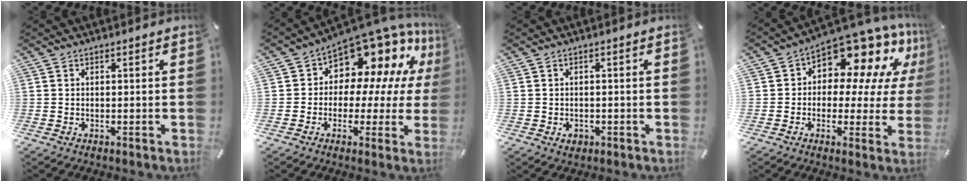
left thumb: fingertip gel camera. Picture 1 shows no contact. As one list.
[{"total": 12.7, "force": [8.1, 7.6, 6.1], "torque": [-0.093, -0.082, 0.142]}, {"total": 2.0, "force": [-0.8, 1.7, 0.8], "torque": [-0.014, 0.003, -0.016]}, {"total": 12.1, "force": [7.5, 6.7, 6.7], "torque": [-0.106, -0.068, 0.131]}]